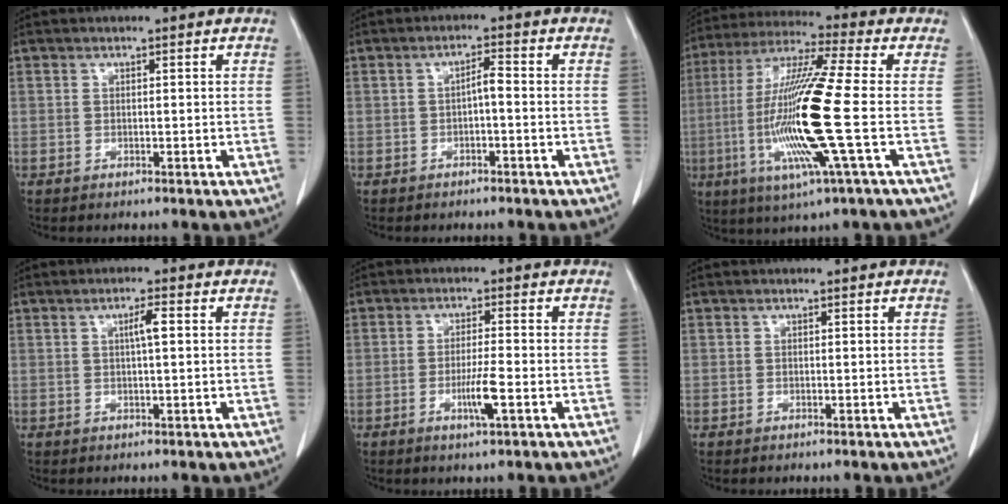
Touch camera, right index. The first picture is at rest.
{"total": 2.2, "force": [-0.5, 0.4, 2.1], "torque": [-0.034, 0.006, -0.009]}
{"total": 17.9, "force": [-3.1, -0.4, 17.6], "torque": [-0.365, -0.011, -0.068]}
{"total": 2.5, "force": [0.5, 0.1, 2.4], "torque": [-0.042, 0.002, 0.007]}
{"total": 4.6, "force": [-1.7, -0.1, 4.3], "torque": [-0.079, -0.008, -0.030]}
{"total": 0.0}